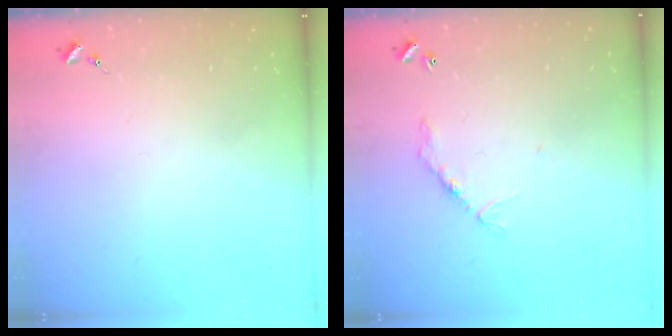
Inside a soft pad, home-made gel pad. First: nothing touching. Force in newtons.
{"total": 6.4, "press": 6.4, "slide": 0.4}